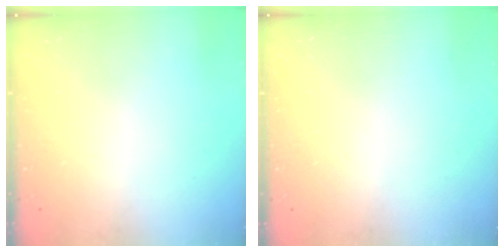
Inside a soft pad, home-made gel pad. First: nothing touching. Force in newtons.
{"total": 16.0, "press": 1.9, "slide": 15.9}